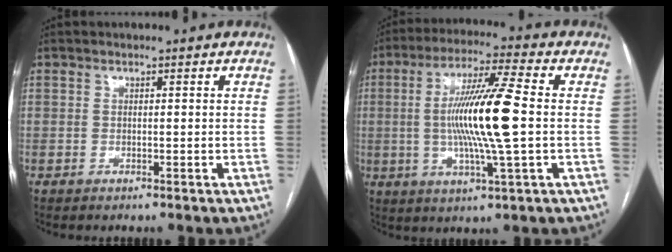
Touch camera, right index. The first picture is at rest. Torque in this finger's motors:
{"motor_torque": [2.14, 0.00, 1.05, 0.21]}